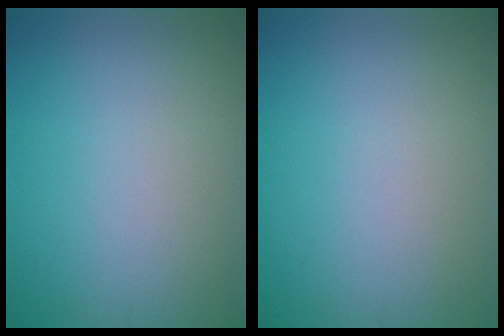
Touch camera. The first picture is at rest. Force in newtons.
{"total": 0.0}